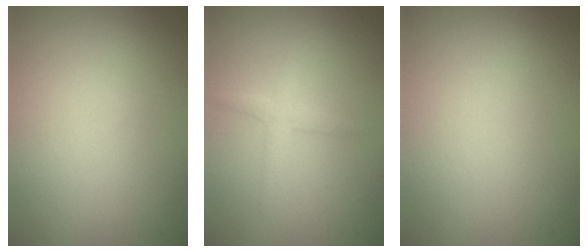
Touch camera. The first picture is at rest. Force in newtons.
{"total": 1.5, "press": 1.5, "slide": 0.1}
{"total": 0.0}